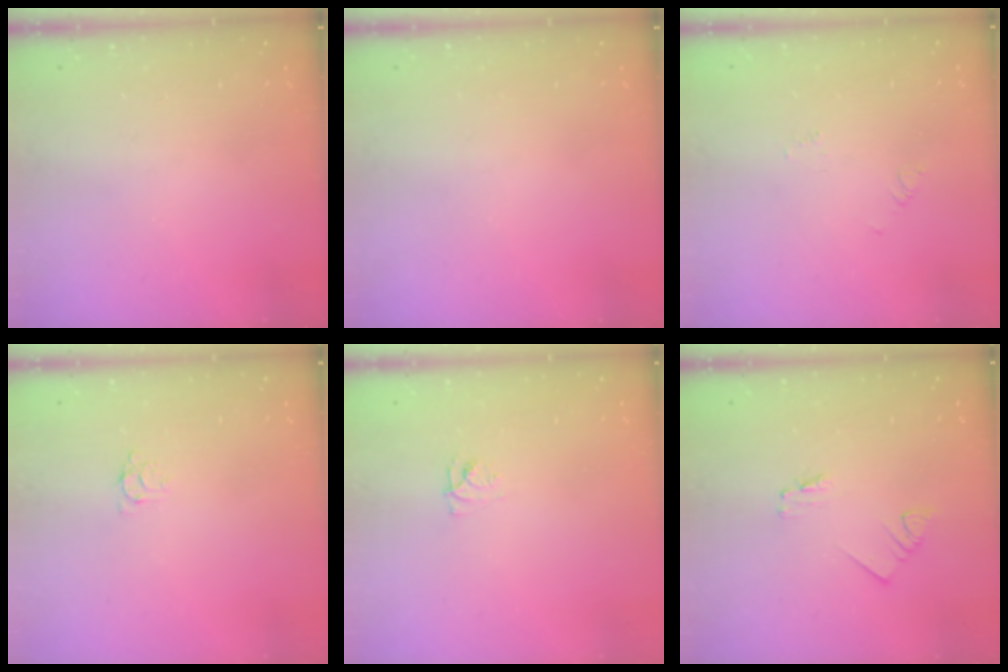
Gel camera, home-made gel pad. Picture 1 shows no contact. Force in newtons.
{"total": 0.0}
{"total": 2.7, "press": 2.7, "slide": 0.2}
{"total": 3.6, "press": 3.5, "slide": 0.4}
{"total": 4.4, "press": 4.3, "slide": 0.5}
{"total": 1.2, "press": 1.2, "slide": 0.1}